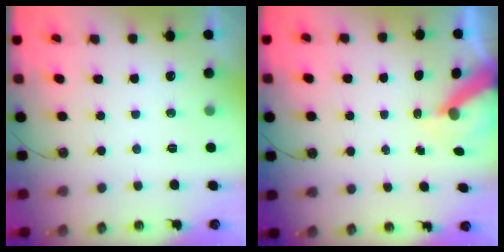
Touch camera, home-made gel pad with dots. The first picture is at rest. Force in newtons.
{"total": 7.5, "press": 7.5, "slide": 0.9}